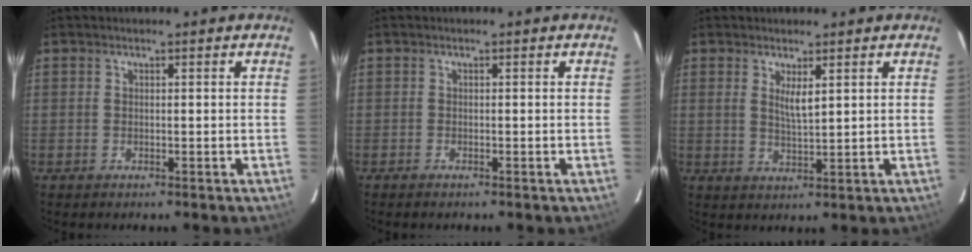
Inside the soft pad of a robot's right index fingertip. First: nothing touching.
{"total": 0.5, "force": [-0.5, 0.1, 0.2], "torque": [-0.004, -0.002, -0.010]}
{"total": 3.5, "force": [1.5, 0.9, 3.1], "torque": [-0.054, -0.007, 0.027]}